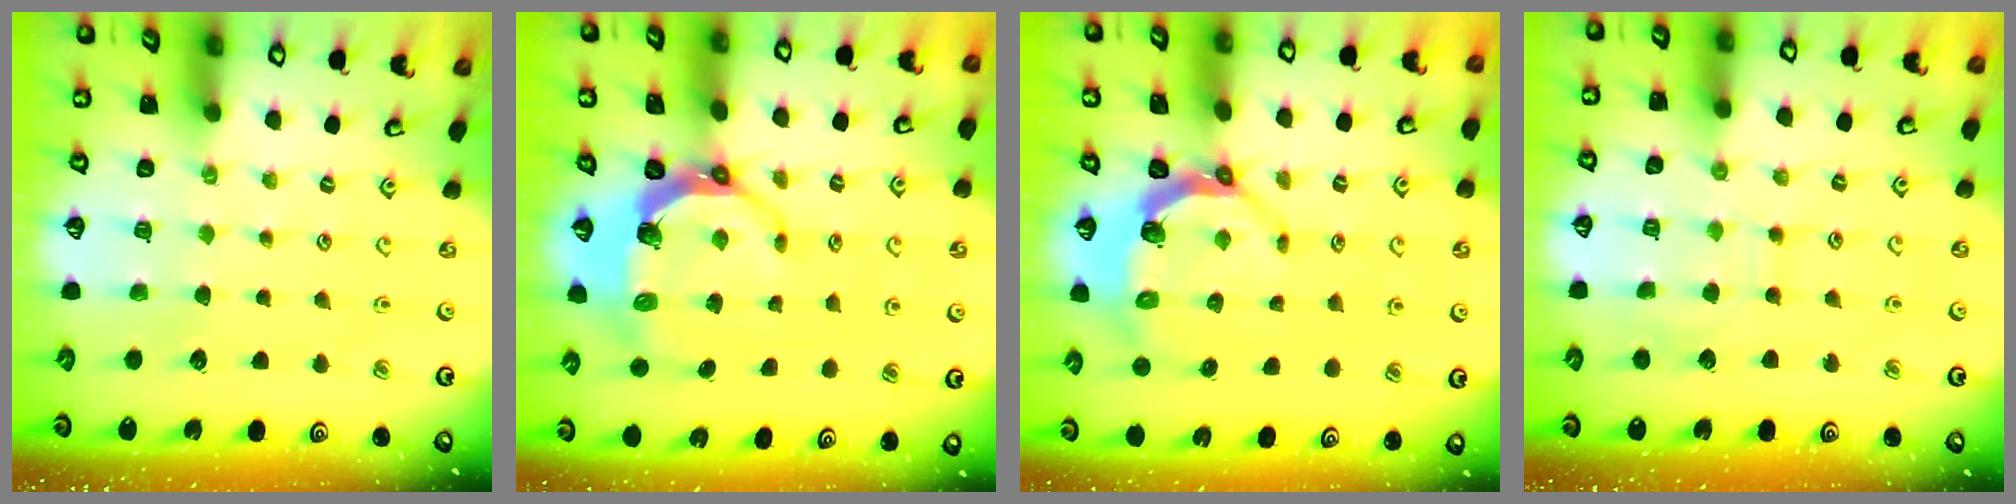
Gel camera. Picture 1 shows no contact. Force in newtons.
{"total": 7.6, "press": 6.1, "slide": 4.5}
{"total": 4.8, "press": 3.6, "slide": 3.2}
{"total": 5.6, "press": 5.6, "slide": 0.6}